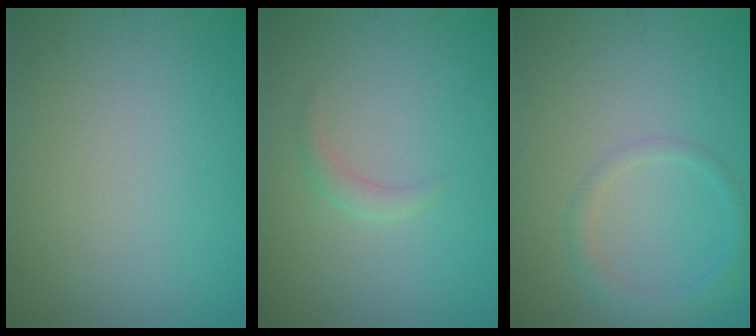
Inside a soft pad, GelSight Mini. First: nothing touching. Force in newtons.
{"total": 1.1, "press": 1.1, "slide": 0.1}
{"total": 1.7, "press": 1.7, "slide": 0.1}